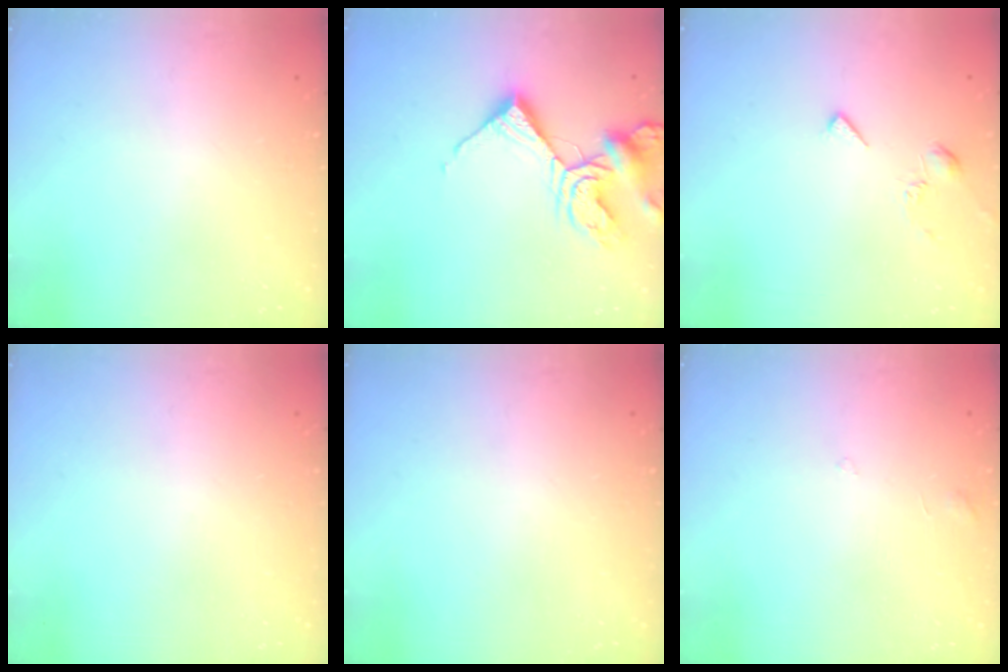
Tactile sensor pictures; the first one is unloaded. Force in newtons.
{"total": 12.0, "press": 11.9, "slide": 1.5}
{"total": 3.0, "press": 2.9, "slide": 0.7}
{"total": 0.0}
{"total": 0.0}
{"total": 2.9, "press": 2.9, "slide": 0.2}